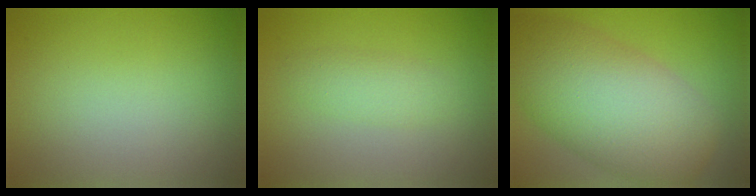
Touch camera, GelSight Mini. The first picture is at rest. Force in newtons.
{"total": 1.9, "press": 1.9, "slide": 0.0}
{"total": 11.1, "press": 11.1, "slide": 0.4}